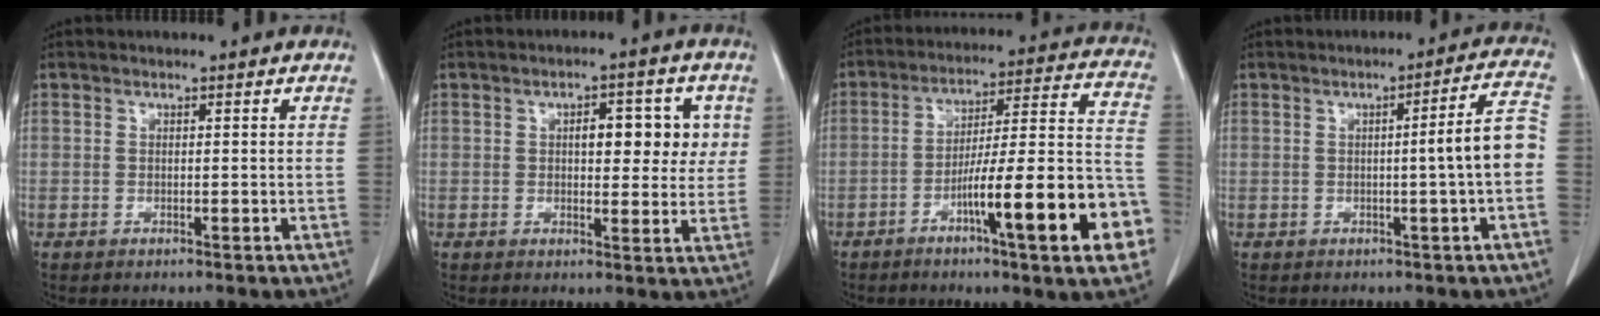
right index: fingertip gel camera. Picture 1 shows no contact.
{"total": 7.6, "force": [1.9, 3.3, 6.6], "torque": [-0.078, 0.016, 0.025]}
{"total": 20.2, "force": [-8.1, 1.4, 18.5], "torque": [-0.215, 0.014, -0.118]}
{"total": 6.9, "force": [-0.9, -0.8, 6.8], "torque": [-0.088, 0.012, -0.014]}